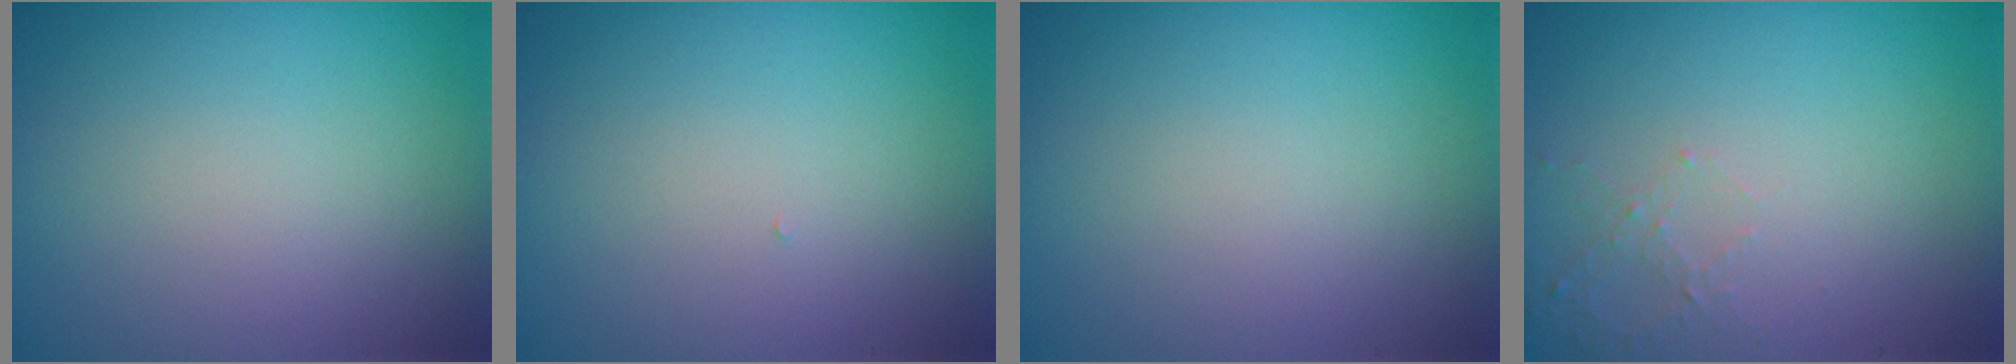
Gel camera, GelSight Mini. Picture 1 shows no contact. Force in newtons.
{"total": 0.0}
{"total": 0.0}
{"total": 1.3, "press": 1.3, "slide": 0.4}